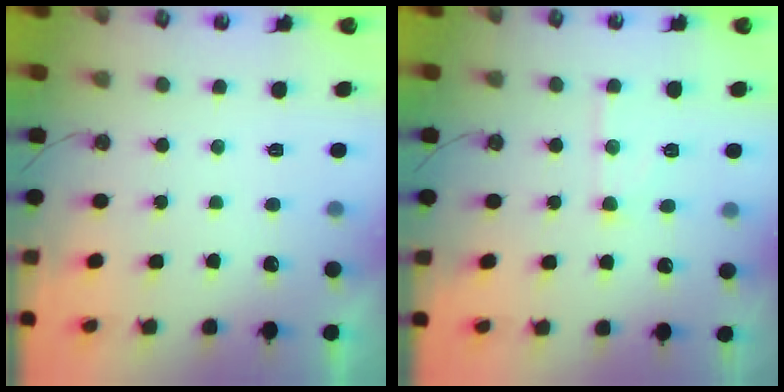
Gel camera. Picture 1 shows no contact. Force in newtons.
{"total": 8.2, "press": 8.1, "slide": 0.7}